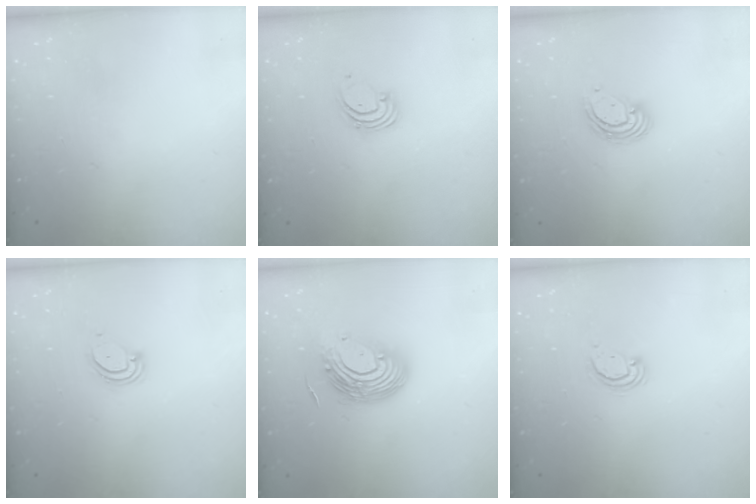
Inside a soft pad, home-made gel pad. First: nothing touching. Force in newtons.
{"total": 1.5, "press": 1.5, "slide": 0.1}
{"total": 5.2, "press": 5.2, "slide": 0.3}
{"total": 4.0, "press": 4.0, "slide": 0.3}
{"total": 12.8, "press": 12.6, "slide": 2.2}
{"total": 2.6, "press": 2.6, "slide": 0.3}